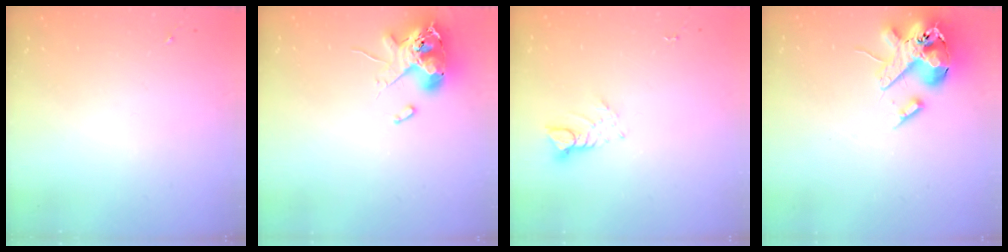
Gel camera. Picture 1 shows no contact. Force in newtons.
{"total": 12.5, "press": 12.3, "slide": 2.0}
{"total": 5.1, "press": 5.0, "slide": 0.3}
{"total": 16.9, "press": 16.7, "slide": 2.8}